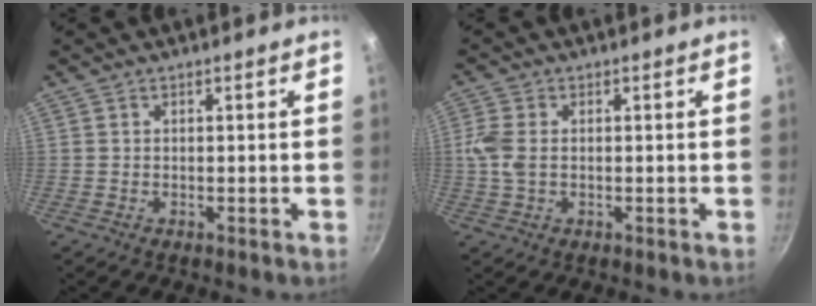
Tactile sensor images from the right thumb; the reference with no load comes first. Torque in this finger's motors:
{"motor_torque": [0.27, 1.29, 0.27, 0.65, 0.06]}